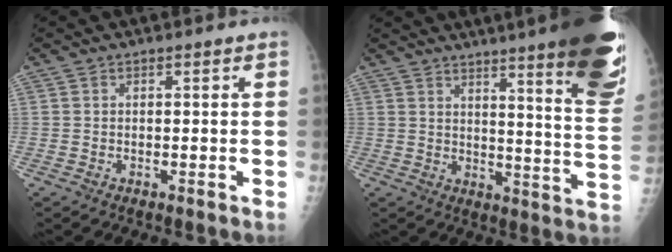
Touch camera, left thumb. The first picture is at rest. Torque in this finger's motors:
{"motor_torque": [3.05, 1.80, 1.52, -1.26, 0.43]}